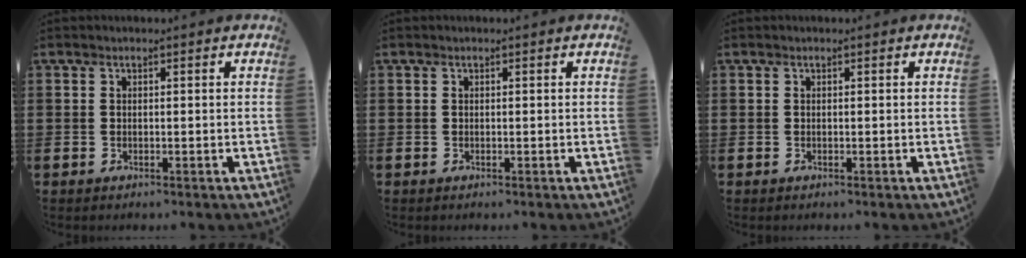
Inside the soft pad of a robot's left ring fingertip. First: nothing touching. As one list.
[{"total": 0.0}, {"total": 0.0}]